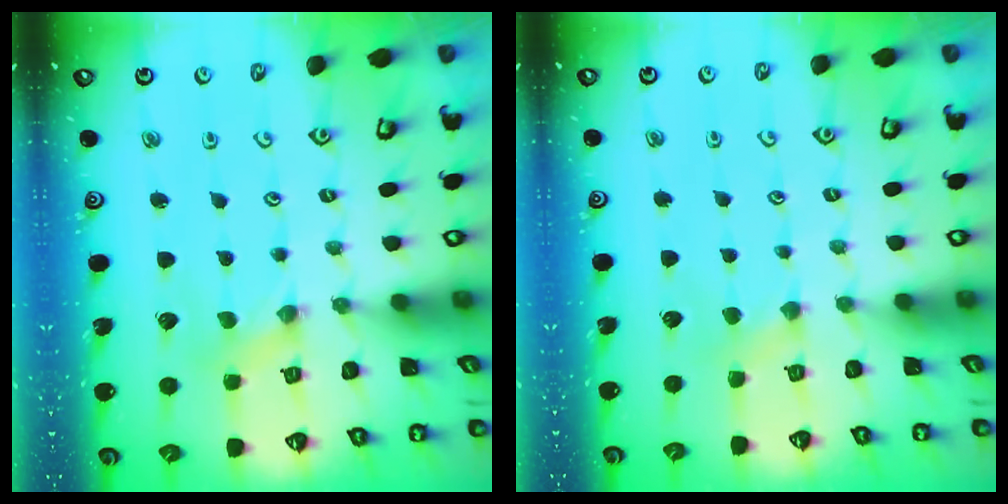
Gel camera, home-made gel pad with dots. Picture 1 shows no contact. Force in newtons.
{"total": 3.0, "press": 3.0, "slide": 0.5}